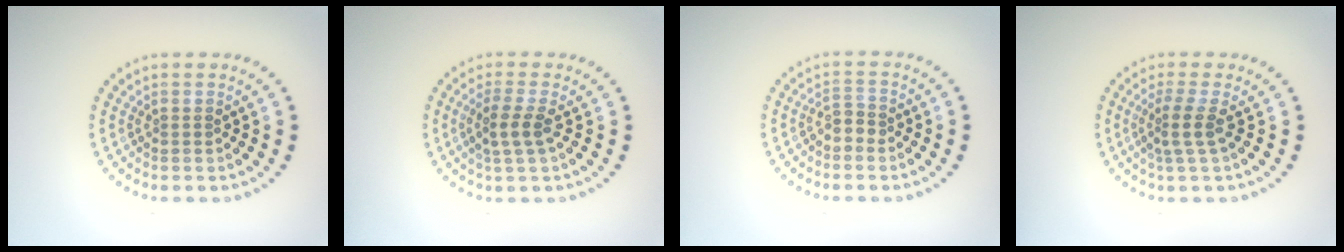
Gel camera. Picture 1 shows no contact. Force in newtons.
{"total": 2.2, "press": 2.0, "slide": 1.0}
{"total": 1.3, "press": 1.2, "slide": 0.6}
{"total": 2.2, "press": 1.5, "slide": 1.6}